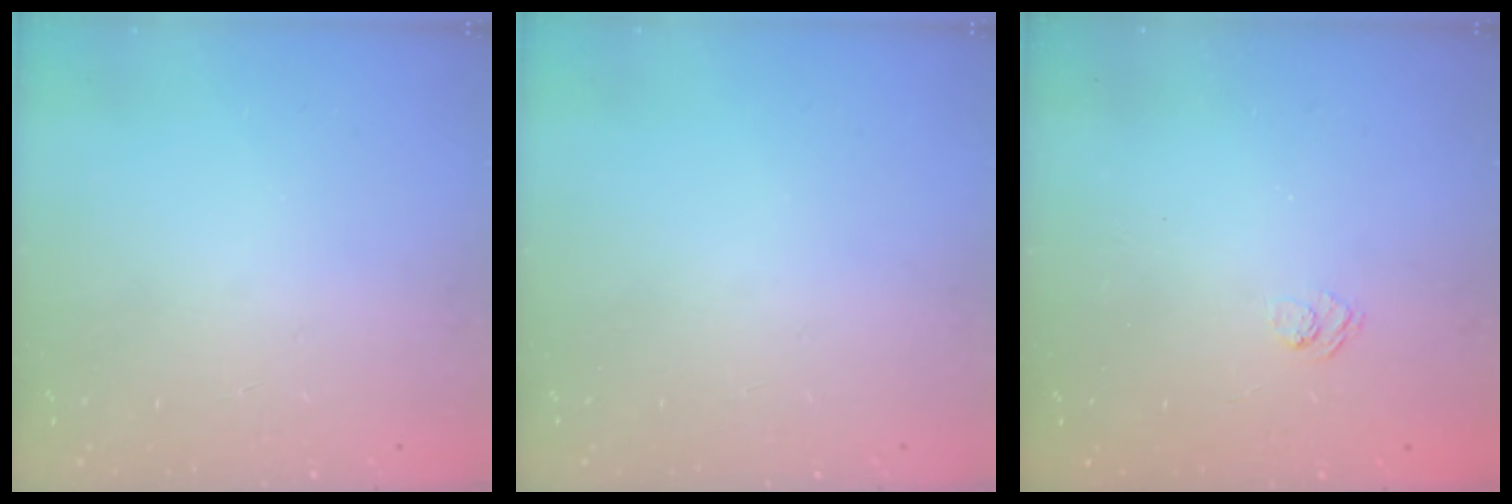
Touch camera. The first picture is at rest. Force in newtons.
{"total": 0.0}
{"total": 2.4, "press": 2.0, "slide": 1.3}